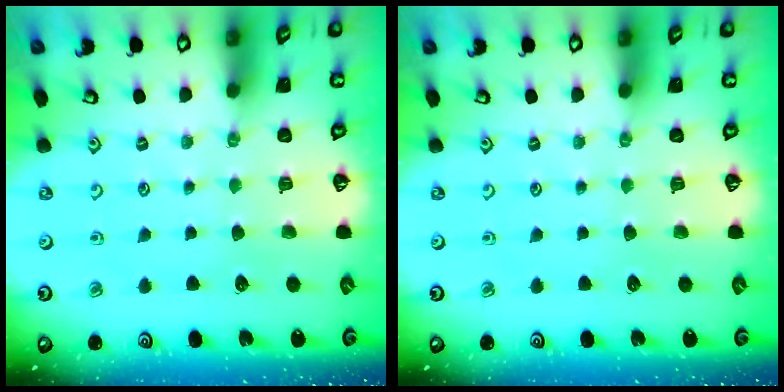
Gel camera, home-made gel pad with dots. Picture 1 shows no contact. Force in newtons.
{"total": 0.0}